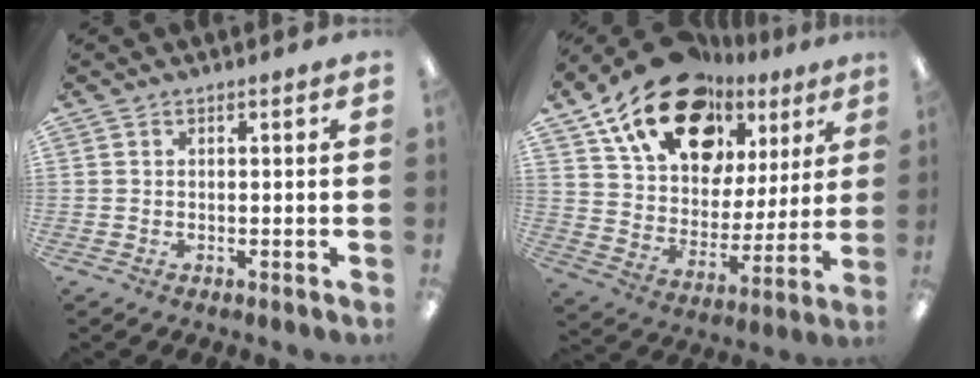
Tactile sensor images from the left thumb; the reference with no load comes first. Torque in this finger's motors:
{"motor_torque": [1.05, 2.29, 1.35, -1.42, 0.18]}